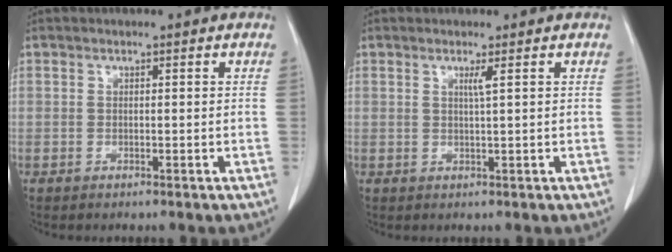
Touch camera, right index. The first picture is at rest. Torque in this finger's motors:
{"motor_torque": [0.21, 0.16, 0.04, 0.02]}